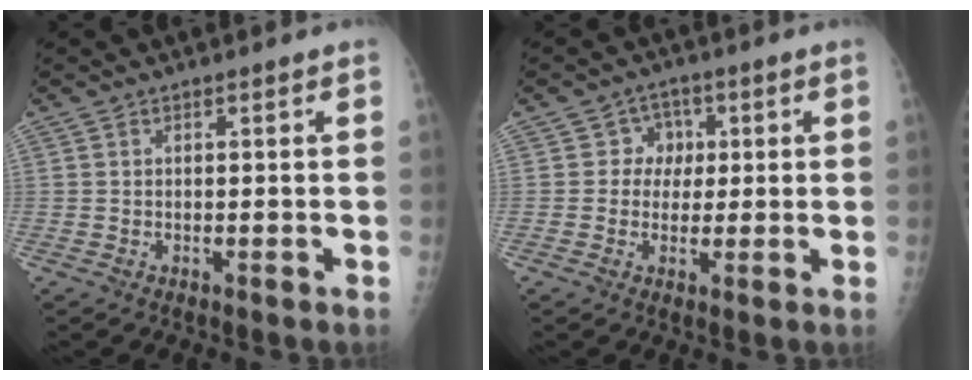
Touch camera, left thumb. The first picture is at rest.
{"total": 4.5, "force": [0.8, 4.2, 1.3], "torque": [0.022, 0.010, 0.003]}